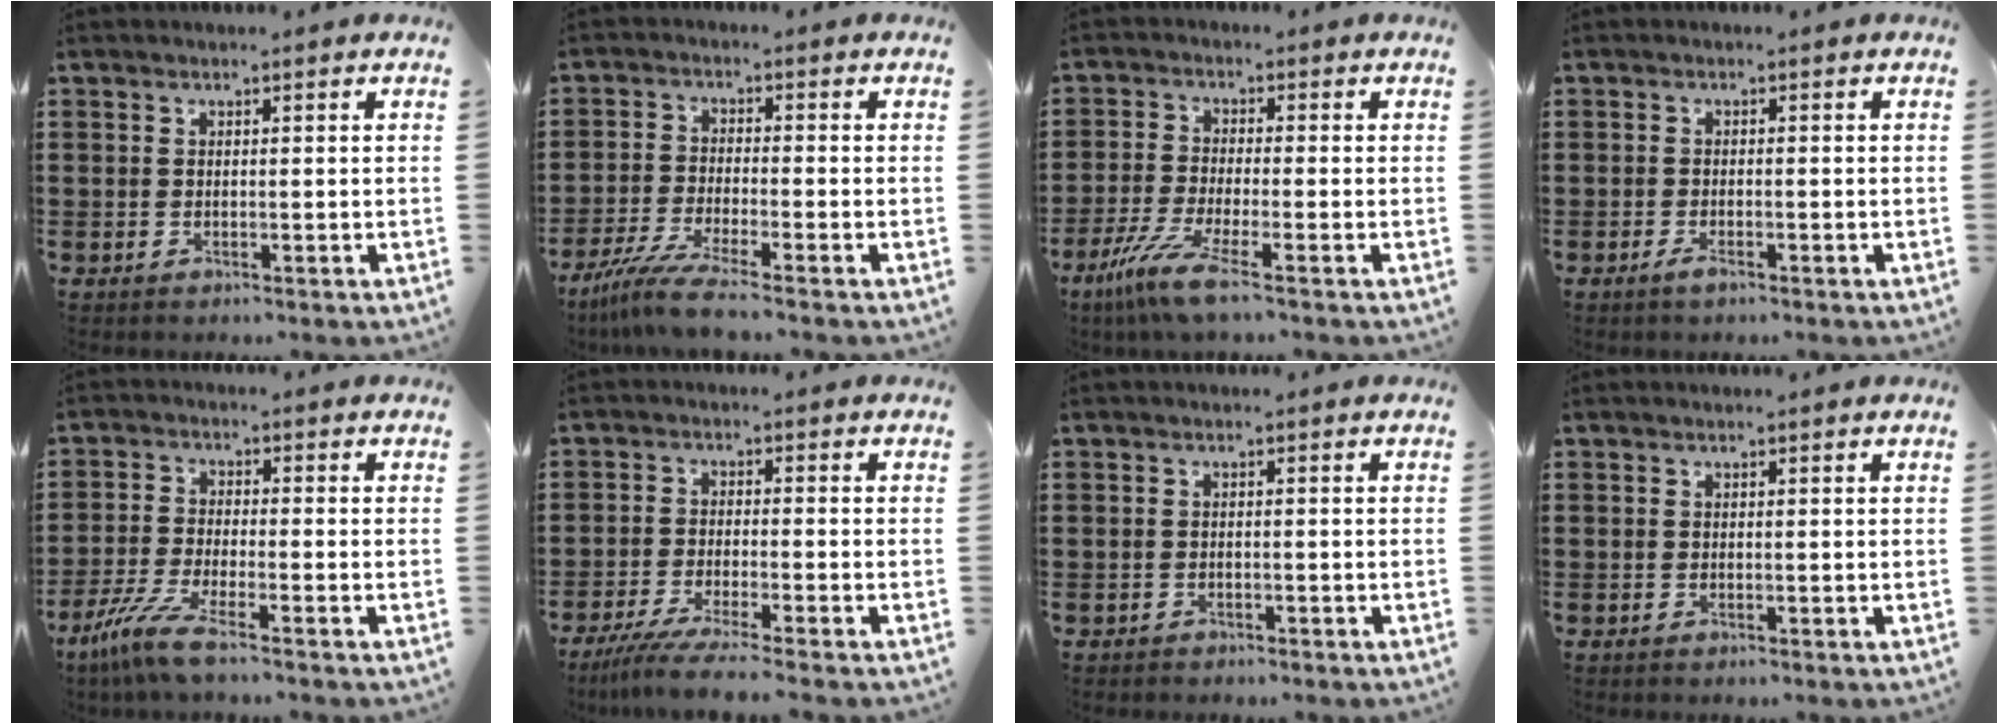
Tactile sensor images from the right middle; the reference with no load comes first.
{"total": 6.2, "force": [-5.0, -0.1, 3.7], "torque": [-0.094, -0.025, -0.101]}
{"total": 6.4, "force": [-4.0, 0.3, 5.0], "torque": [-0.116, -0.021, -0.079]}
{"total": 1.4, "force": [-0.8, 0.4, 1.0], "torque": [-0.026, -0.005, -0.018]}
{"total": 6.3, "force": [-4.4, 0.4, 4.4], "torque": [-0.112, -0.022, -0.090]}
{"total": 4.6, "force": [-4.0, -0.4, 2.3], "torque": [-0.058, -0.022, -0.080]}
{"total": 0.7, "force": [-0.6, 0.3, 0.0], "torque": [-0.002, 0.001, -0.015]}
{"total": 0.0}